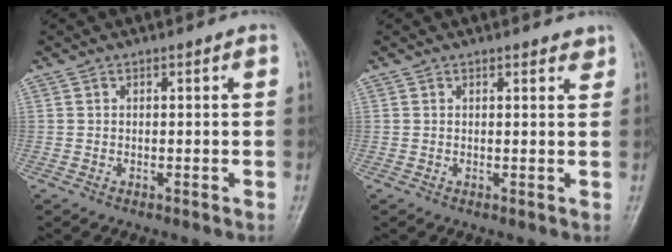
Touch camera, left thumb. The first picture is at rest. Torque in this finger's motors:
{"motor_torque": [-0.11, -0.06, 0.07, 0.01, 0.04]}